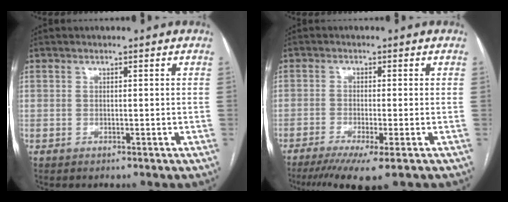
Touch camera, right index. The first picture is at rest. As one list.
[{"total": 8.0, "force": [-5.4, 0.2, 5.9], "torque": [-0.092, -0.020, -0.087]}]